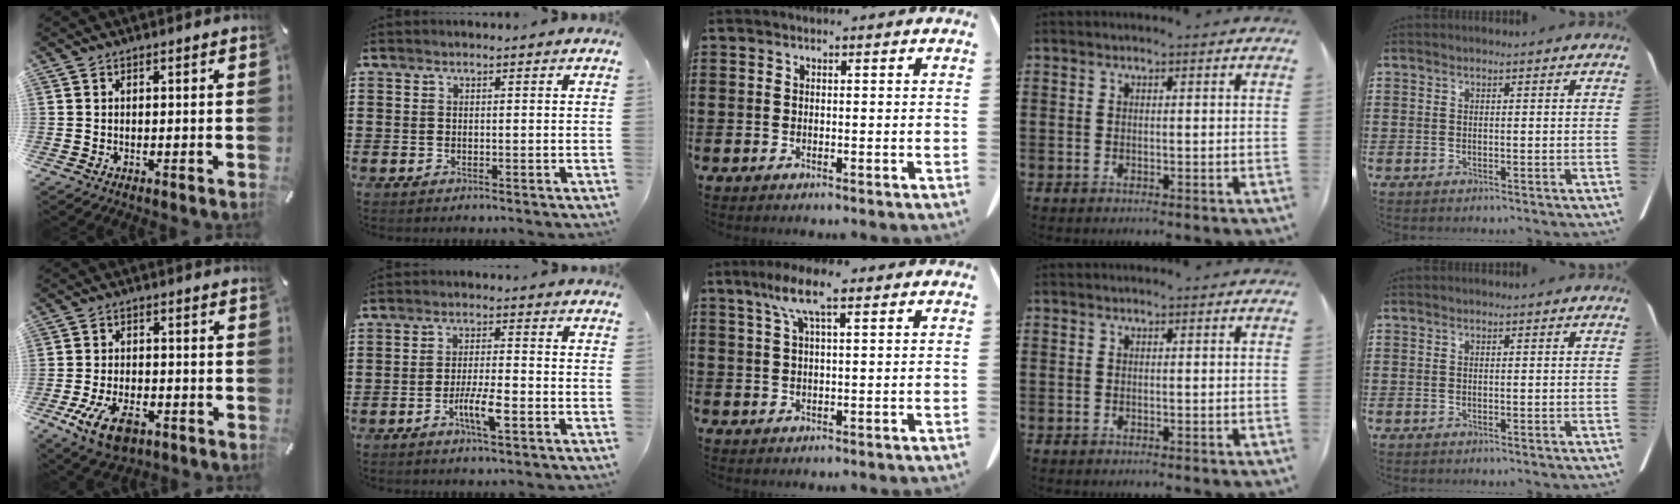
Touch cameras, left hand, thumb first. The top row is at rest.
{"thumb": {"total": 9.8, "force": [-4.7, 5.5, 6.7], "torque": [-0.136, 0.008, -0.085]}, "index": {"total": 5.4, "force": [-2.2, 1.1, 4.8], "torque": [-0.091, -0.001, -0.041]}, "middle": {"total": 6.6, "force": [3.6, 1.3, 5.4], "torque": [-0.114, 0.009, 0.061]}}